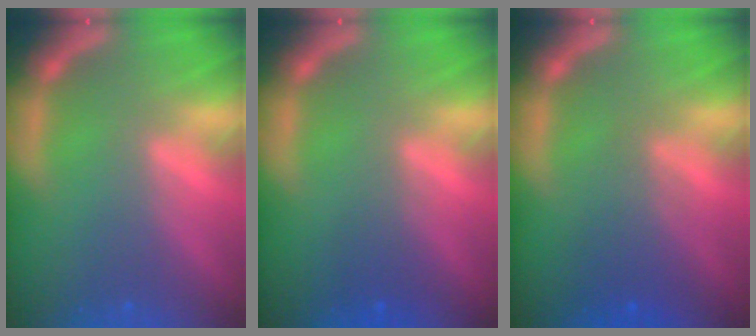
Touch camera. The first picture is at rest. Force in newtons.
{"total": 1.5}
{"total": 3.0}